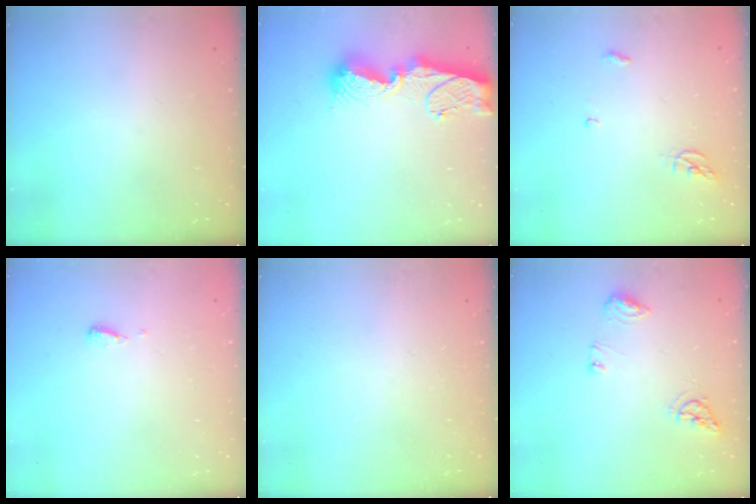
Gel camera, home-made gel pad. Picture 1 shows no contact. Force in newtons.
{"total": 11.9, "press": 11.9, "slide": 1.4}
{"total": 3.8, "press": 3.8, "slide": 0.3}
{"total": 4.1, "press": 4.1, "slide": 0.4}
{"total": 0.0}
{"total": 7.5, "press": 7.4, "slide": 0.8}